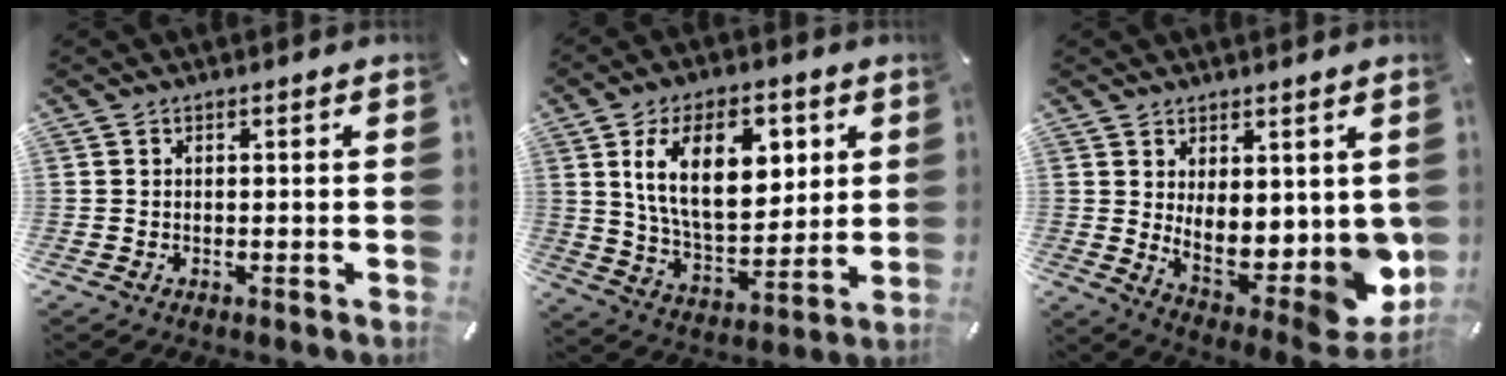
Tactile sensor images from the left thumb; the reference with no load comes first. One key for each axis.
{"total": 18.2, "fx": 6.7, "fy": 10.2, "fz": 13.4, "tx": -0.235, "ty": -0.007, "tz": 0.111}
{"total": 10.3, "fx": 1.7, "fy": 5.8, "fz": 8.4, "tx": -0.080, "ty": -0.053, "tz": 0.047}